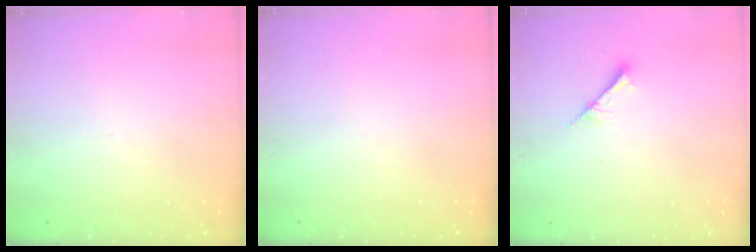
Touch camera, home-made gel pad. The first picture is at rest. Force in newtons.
{"total": 0.0}
{"total": 2.0, "press": 2.0, "slide": 0.1}